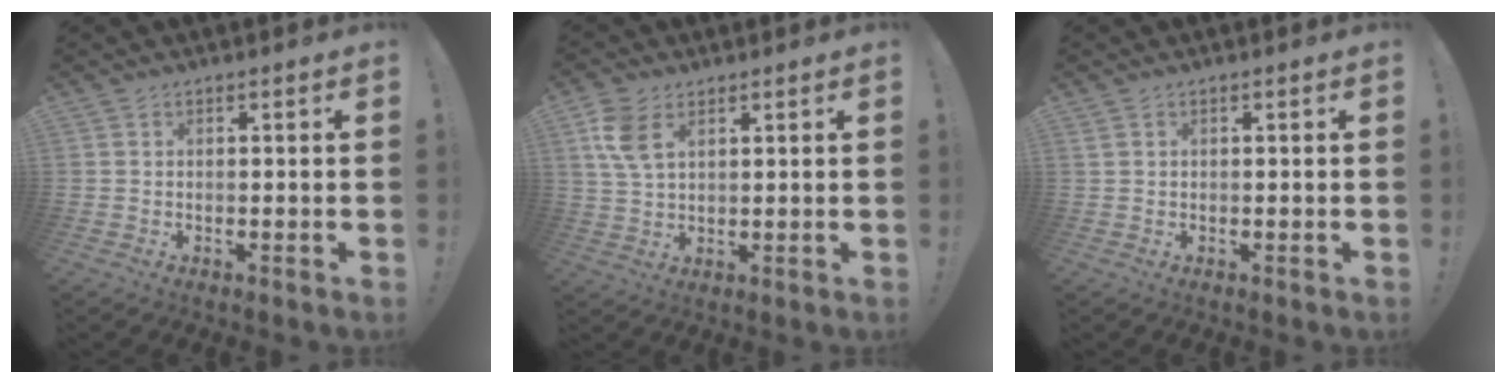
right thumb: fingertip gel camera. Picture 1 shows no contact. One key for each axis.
{"total": 8.0, "fx": 3.6, "fy": 4.4, "fz": 5.6, "tx": -0.119, "ty": -0.004, "tz": 0.070}
{"total": 0.8, "fx": 0.4, "fy": 0.3, "fz": 0.5, "tx": -0.013, "ty": 0.001, "tz": 0.008}